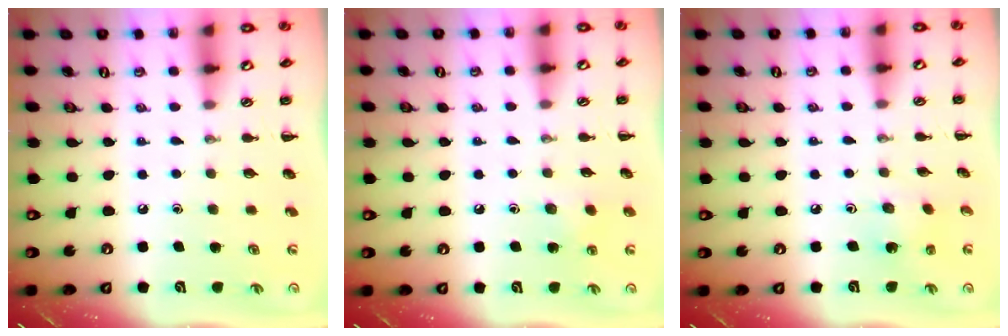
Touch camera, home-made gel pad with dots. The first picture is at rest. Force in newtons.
{"total": 4.9, "press": 4.7, "slide": 1.3}
{"total": 2.4, "press": 2.2, "slide": 0.8}